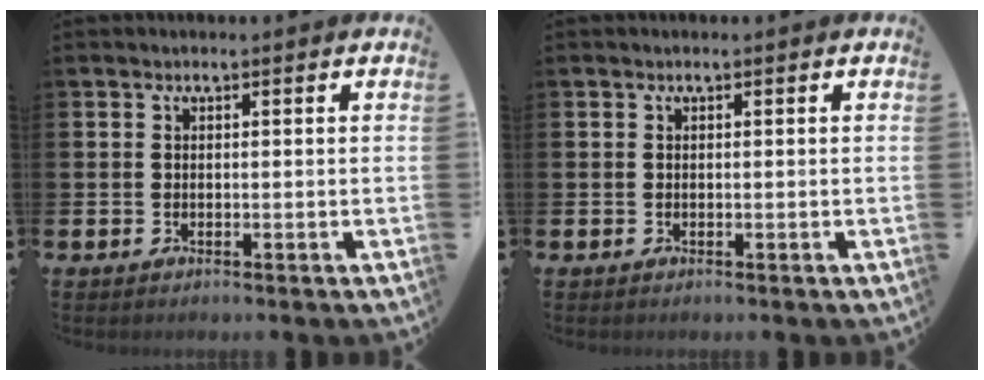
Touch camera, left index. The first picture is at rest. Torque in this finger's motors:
{"motor_torque": [-0.03, 0.03, 0.00, -0.01]}